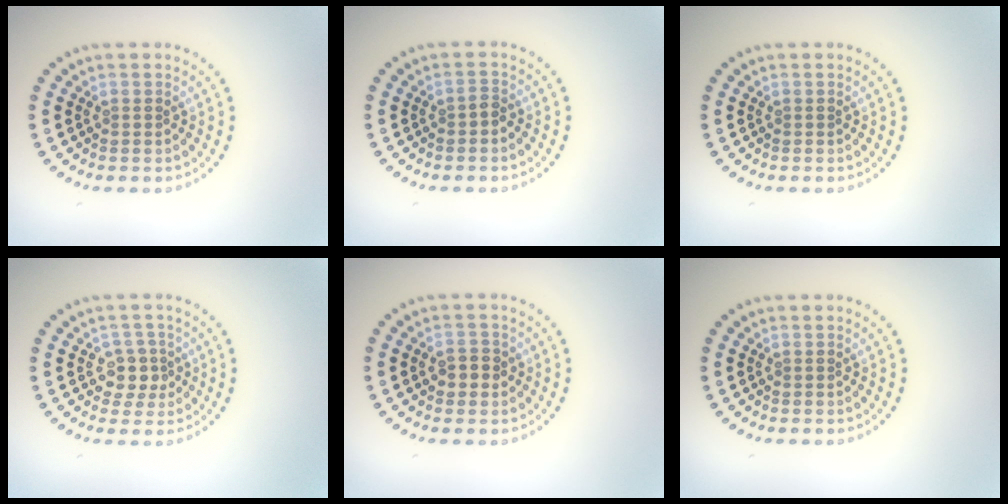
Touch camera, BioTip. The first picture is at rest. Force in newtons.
{"total": 0.9, "press": 0.8, "slide": 0.4}
{"total": 0.0}
{"total": 2.5, "press": 2.2, "slide": 1.1}
{"total": 1.7, "press": 1.7, "slide": 0.1}
{"total": 0.0}